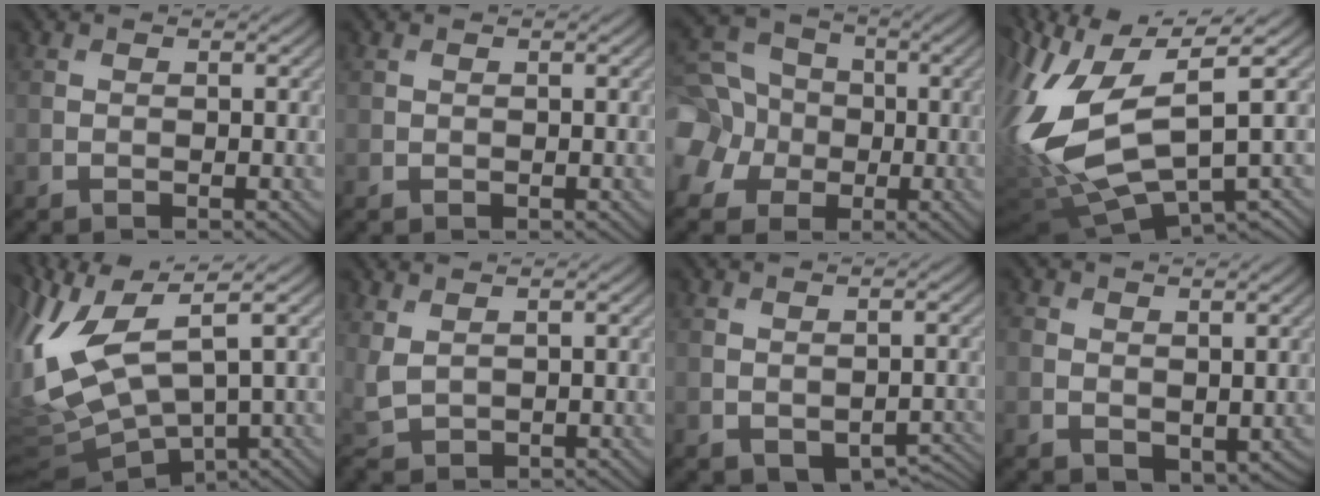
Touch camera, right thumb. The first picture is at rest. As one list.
[{"total": 0.5, "force": [0.4, 0.4, 0.0], "torque": [0.000, -0.002, 0.010]}, {"total": 11.5, "force": [-1.6, 10.2, 5.1], "torque": [-0.156, -0.011, -0.060]}, {"total": 15.5, "force": [-0.8, 5.9, 14.2], "torque": [-0.327, 0.000, 0.000]}, {"total": 13.1, "force": [2.1, 5.2, 11.8], "torque": [-0.288, -0.005, 0.052]}, {"total": 2.6, "force": [1.4, 1.2, 1.7], "torque": [-0.055, 0.003, 0.035]}, {"total": 4.1, "force": [-1.9, 2.5, 2.7], "torque": [-0.042, -0.020, -0.014]}, {"total": 3.2, "force": [0.7, 2.6, 1.8], "torque": [-0.042, -0.012, 0.018]}]